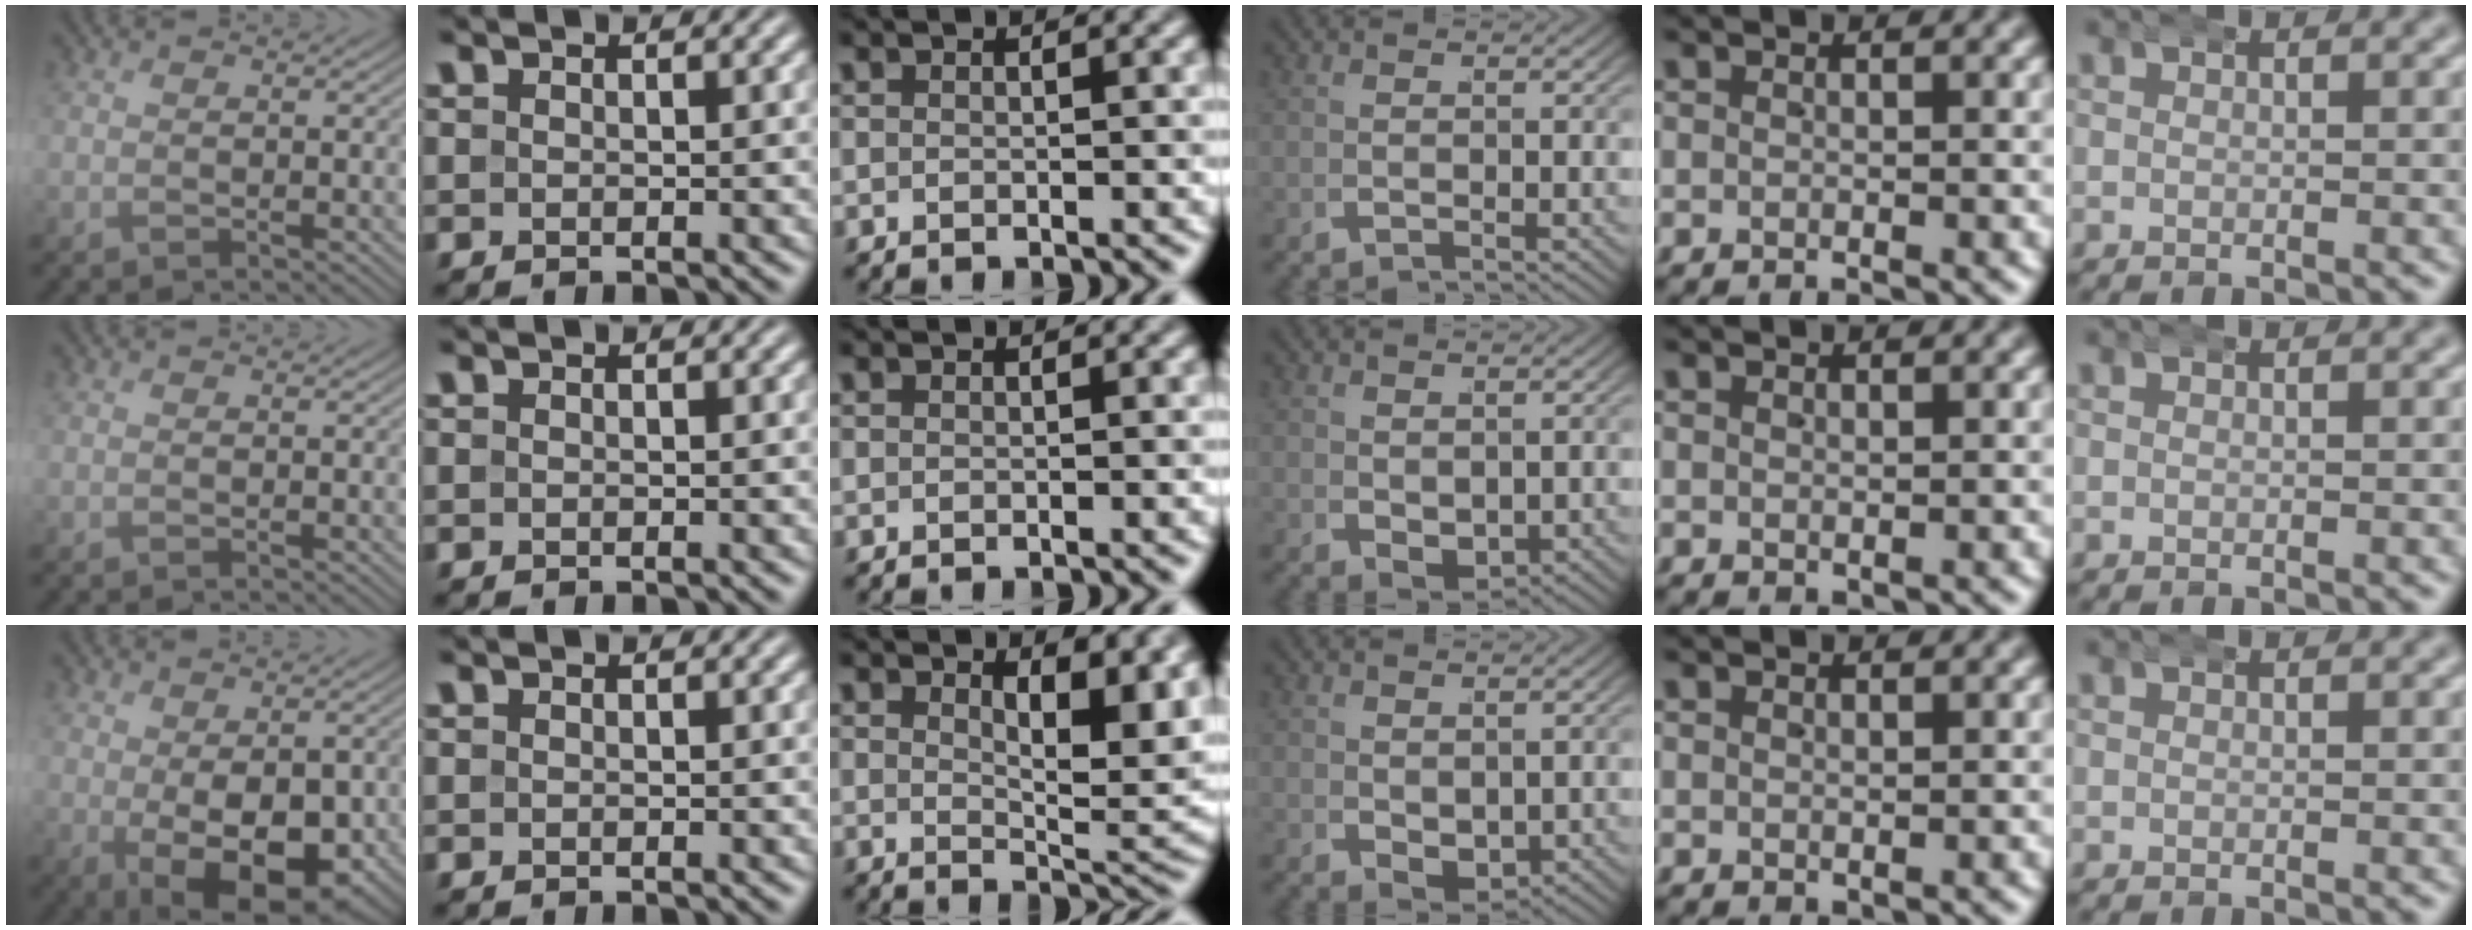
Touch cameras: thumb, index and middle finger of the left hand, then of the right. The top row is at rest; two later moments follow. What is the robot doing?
{"motion": "wrap", "object": "arm wrap"}